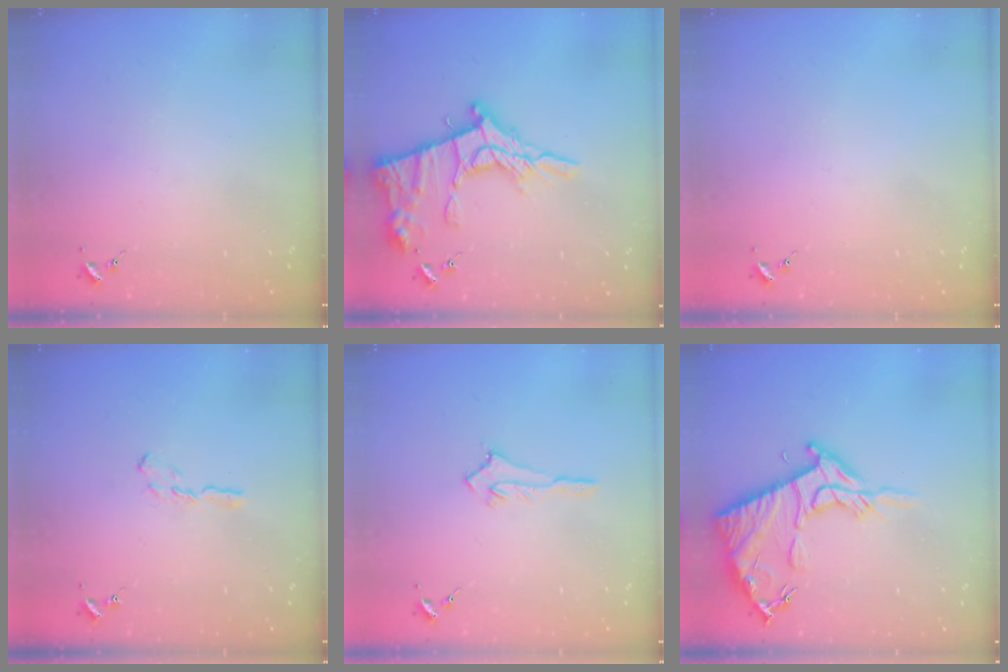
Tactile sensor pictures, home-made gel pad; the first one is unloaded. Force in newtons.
{"total": 18.5, "press": 18.4, "slide": 1.5}
{"total": 0.0}
{"total": 4.2, "press": 4.2, "slide": 0.5}
{"total": 3.2, "press": 3.1, "slide": 0.4}
{"total": 16.5, "press": 16.5, "slide": 1.1}